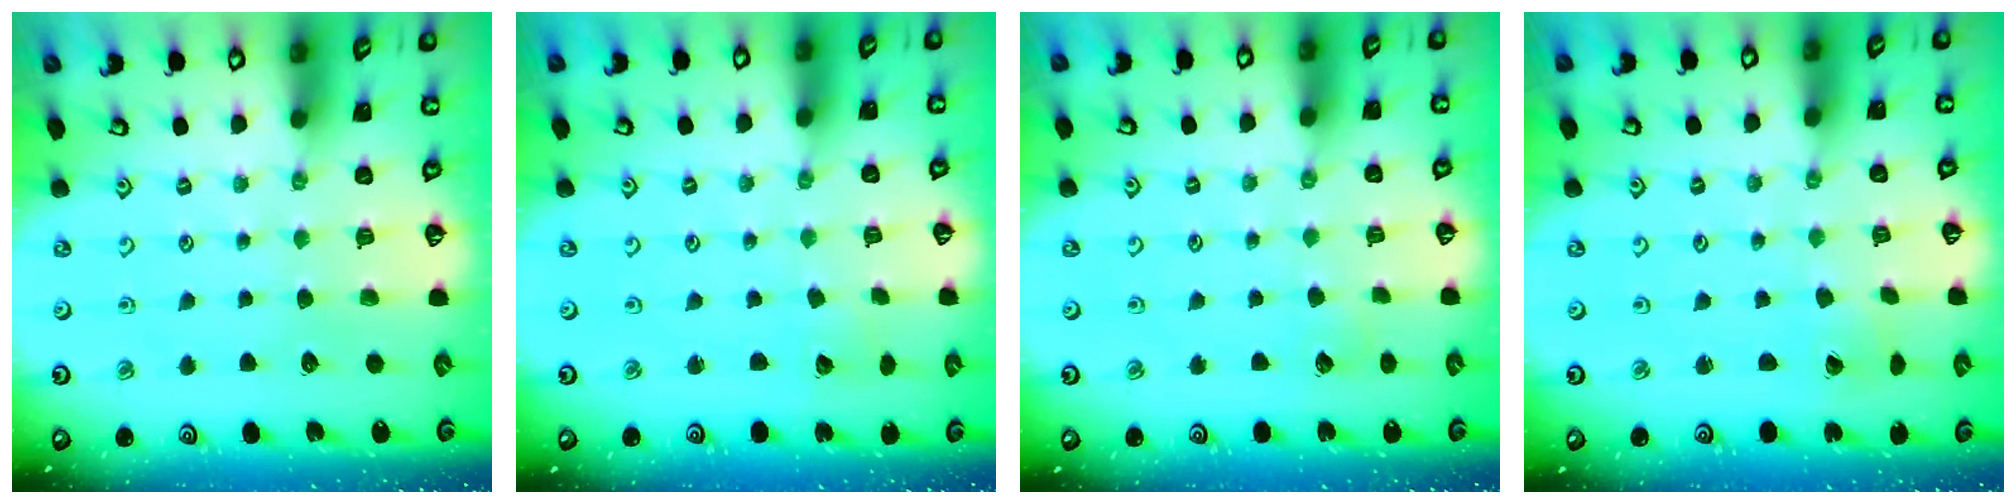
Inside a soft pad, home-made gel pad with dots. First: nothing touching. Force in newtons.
{"total": 2.2, "press": 2.2, "slide": 0.2}
{"total": 2.9, "press": 2.9, "slide": 0.2}
{"total": 1.8, "press": 1.8, "slide": 0.1}